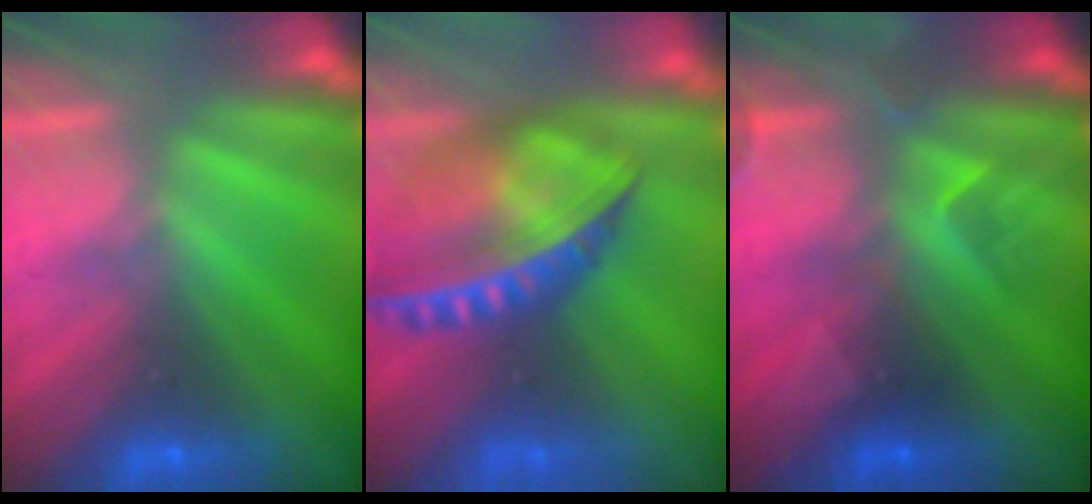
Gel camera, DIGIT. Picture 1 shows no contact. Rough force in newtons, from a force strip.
{"total": 13.7}
{"total": 2.4}